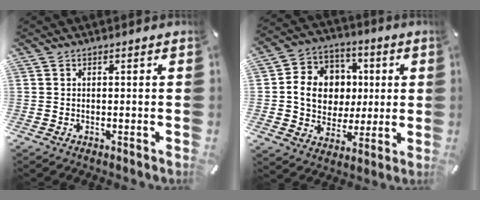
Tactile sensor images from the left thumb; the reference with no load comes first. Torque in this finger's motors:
{"motor_torque": [1.97, 3.04, 0.33, -0.21, 0.16]}